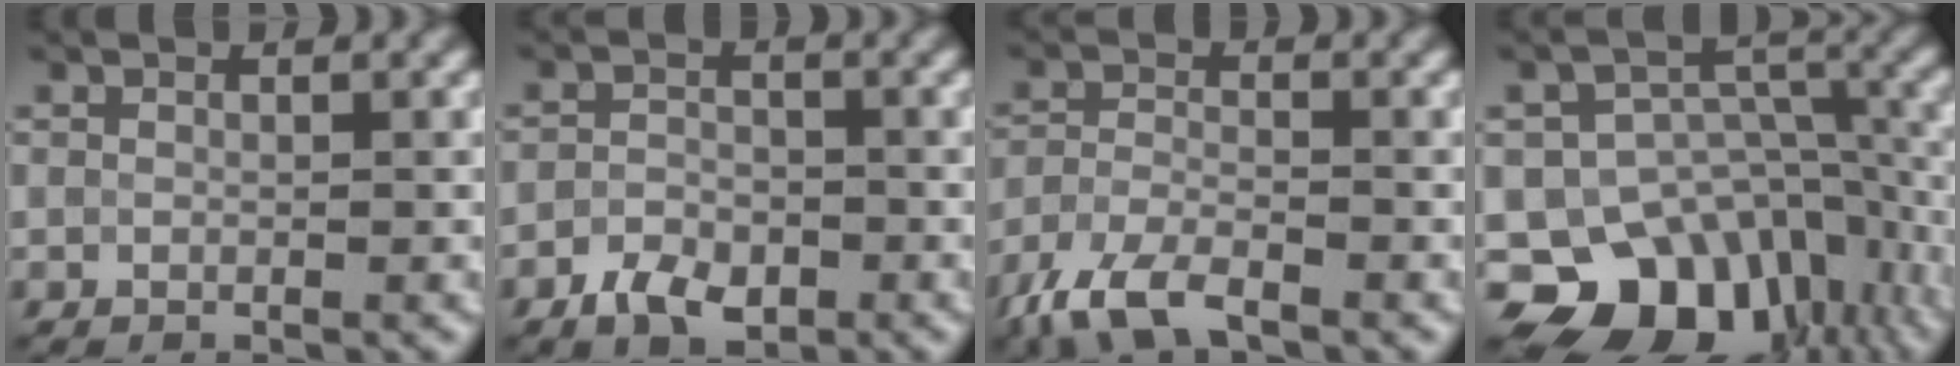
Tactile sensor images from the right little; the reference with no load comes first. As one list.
[{"total": 3.4, "force": [-1.9, 2.0, 1.9], "torque": [-0.033, -0.001, -0.040]}, {"total": 5.2, "force": [-3.8, 1.9, 3.1], "torque": [-0.069, -0.011, -0.082]}, {"total": 12.0, "force": [-7.3, 8.2, 4.8], "torque": [-0.063, -0.003, -0.114]}]